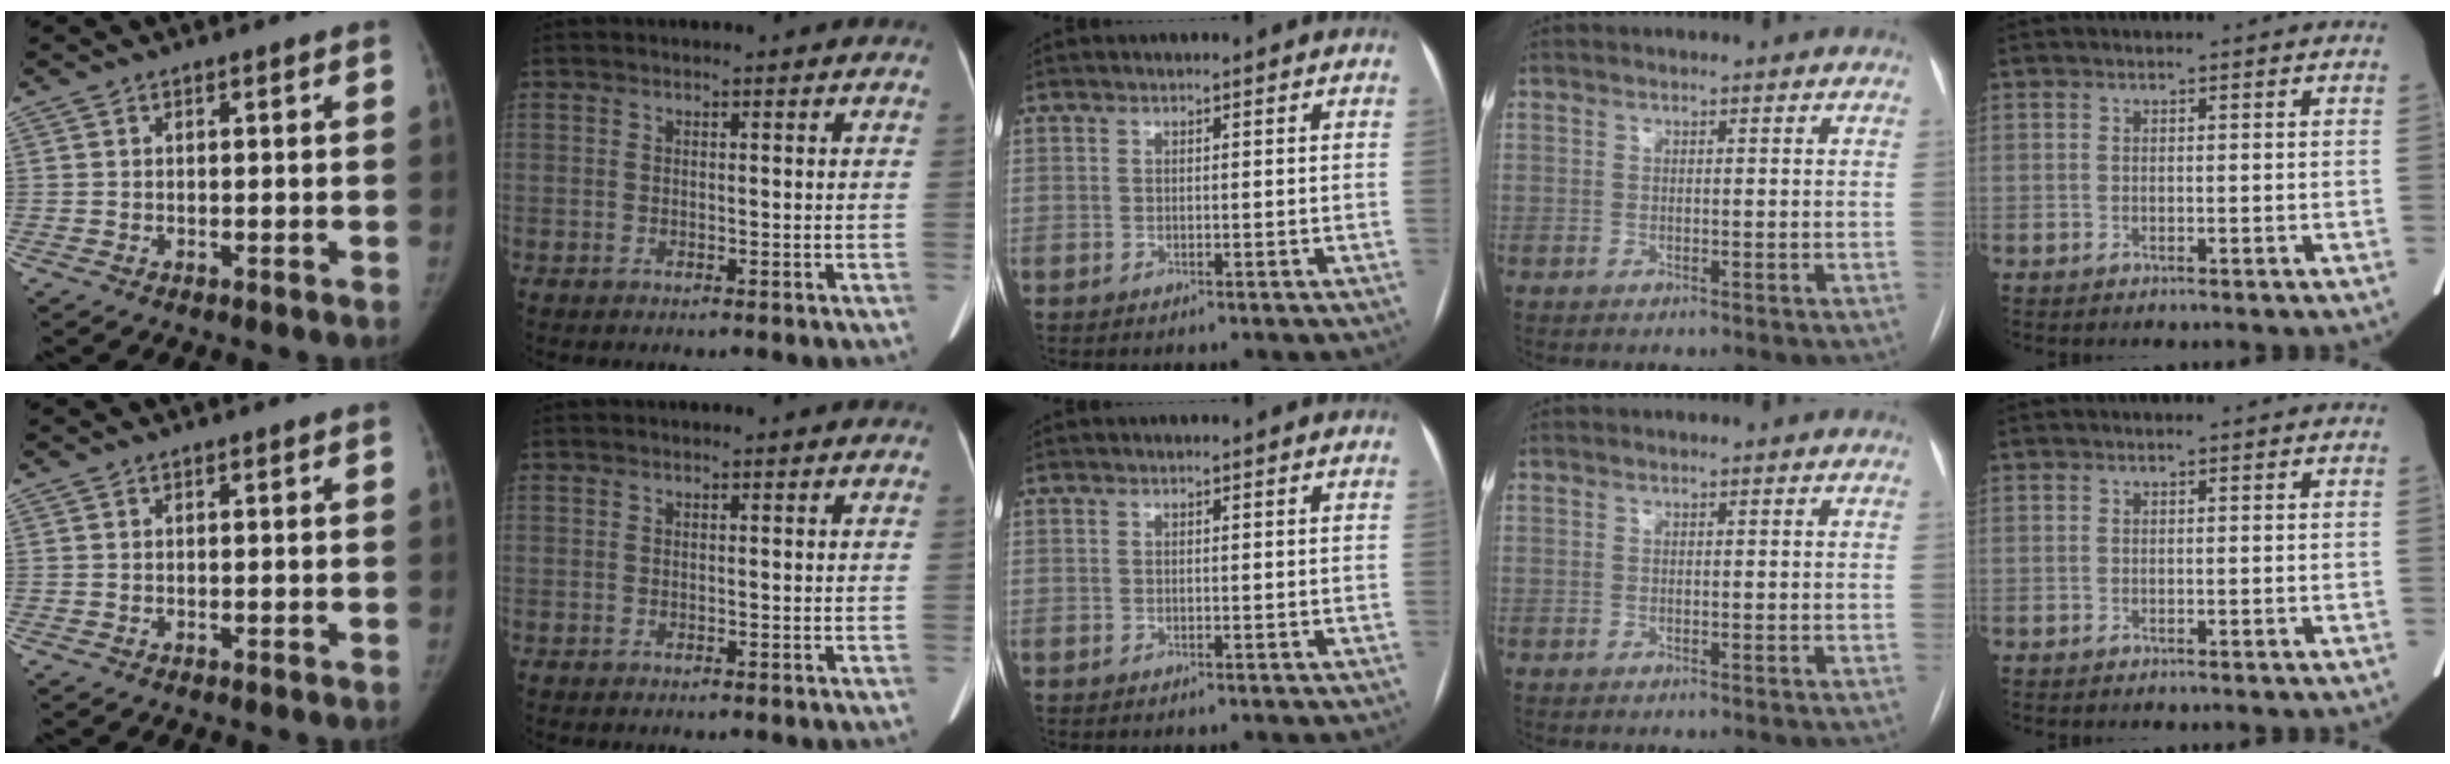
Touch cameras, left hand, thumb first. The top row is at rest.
{}